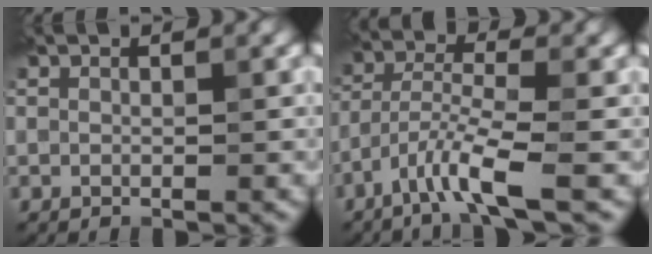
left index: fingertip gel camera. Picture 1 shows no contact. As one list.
[{"total": 4.5, "force": [-2.7, 0.7, 3.4], "torque": [-0.069, 0.001, -0.065]}]